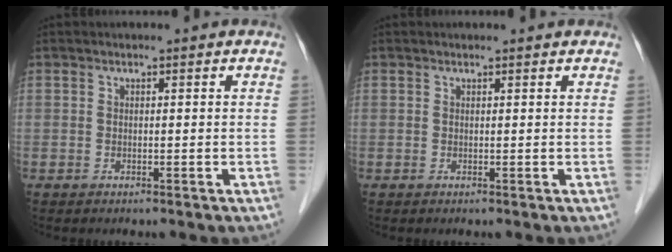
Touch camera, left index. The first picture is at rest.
{"total": 1.2, "force": [1.2, 0.2, 0.1], "torque": [-0.013, 0.007, 0.014]}